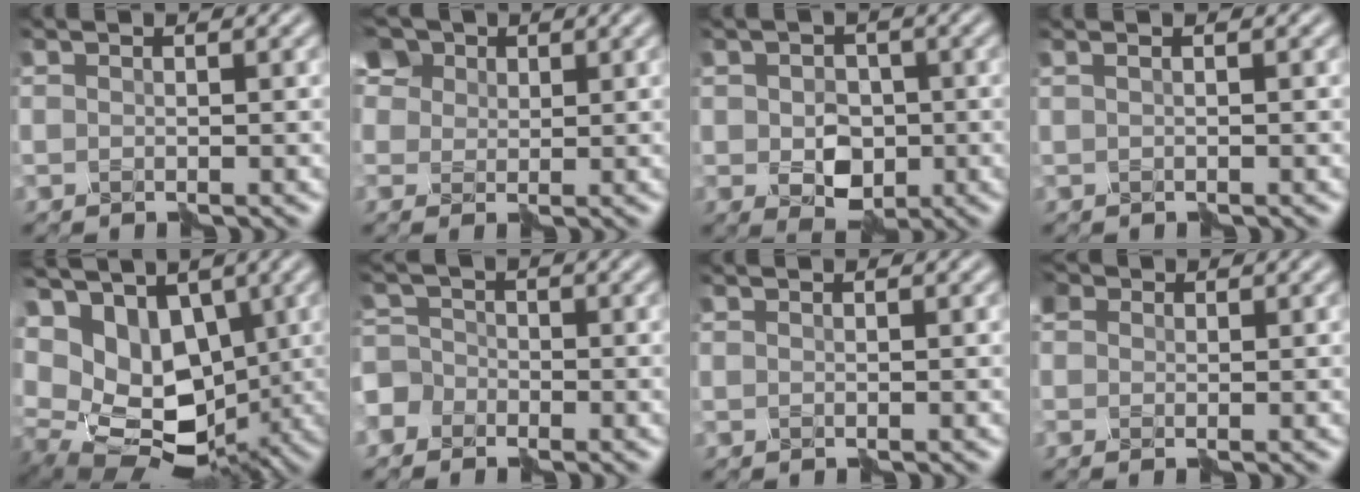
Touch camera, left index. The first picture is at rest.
{"total": 9.9, "force": [5.5, 6.5, 5.1], "torque": [-0.143, 0.025, 0.090]}
{"total": 3.5, "force": [-1.5, 2.4, 2.1], "torque": [-0.041, -0.008, -0.018]}
{"total": 0.8, "force": [0.4, 0.0, 0.7], "torque": [-0.008, 0.003, -0.003]}
{"total": 11.4, "force": [1.4, 8.4, 7.5], "torque": [-0.165, -0.006, 0.043]}
{"total": 4.8, "force": [-3.5, 3.1, 1.1], "torque": [-0.012, 0.007, -0.075]}
{"total": 0.0}
{"total": 3.5, "force": [1.1, 2.4, 2.2], "torque": [-0.054, 0.007, 0.012]}